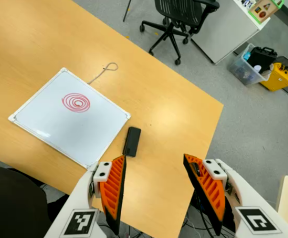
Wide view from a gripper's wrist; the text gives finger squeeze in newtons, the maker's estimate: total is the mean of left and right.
{"total": 0.0}